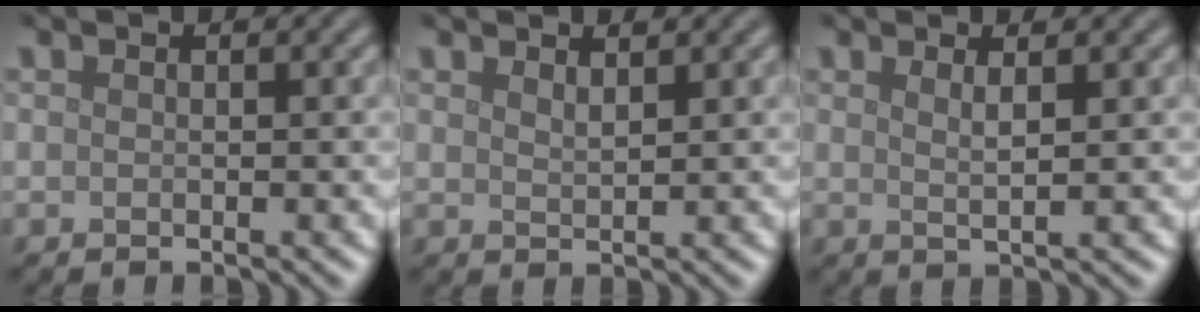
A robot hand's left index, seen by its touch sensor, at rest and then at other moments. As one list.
[{"total": 1.2, "force": [1.1, 0.2, 0.4], "torque": [-0.006, 0.002, 0.018]}, {"total": 1.8, "force": [0.9, 0.5, 1.4], "torque": [-0.022, 0.001, 0.010]}]